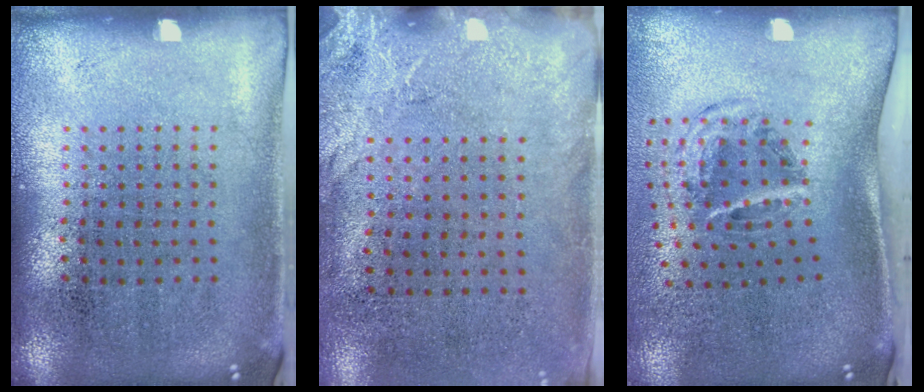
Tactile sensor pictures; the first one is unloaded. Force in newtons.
{"total": 2.6, "press": 2.0, "slide": 1.6}
{"total": 2.0, "press": 1.2, "slide": 1.7}